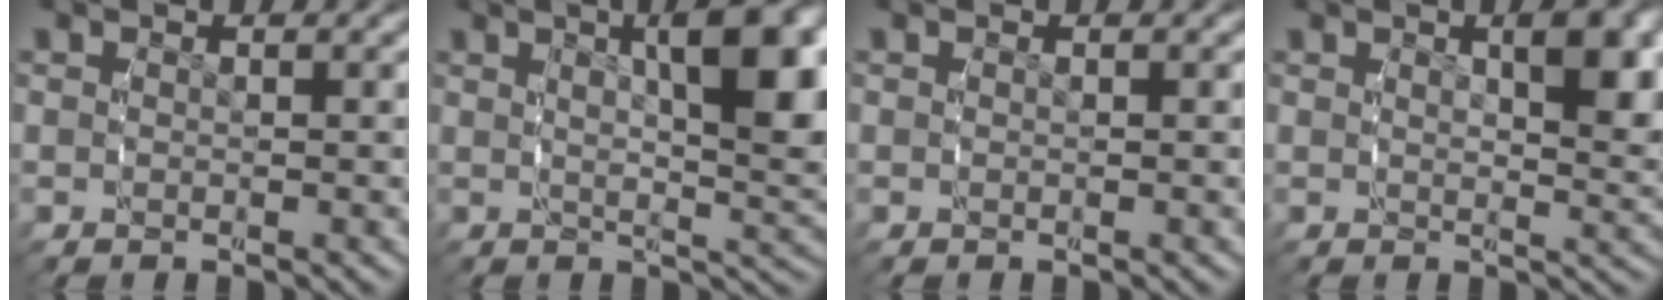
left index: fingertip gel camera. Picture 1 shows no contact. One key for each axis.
{"total": 9.2, "fx": 2.7, "fy": 3.2, "fz": 8.2, "tx": -0.095, "ty": 0.009, "tz": 0.044}
{"total": 0.0}
{"total": 4.3, "fx": 1.3, "fy": 1.0, "fz": 3.9, "tx": -0.040, "ty": -0.005, "tz": 0.028}